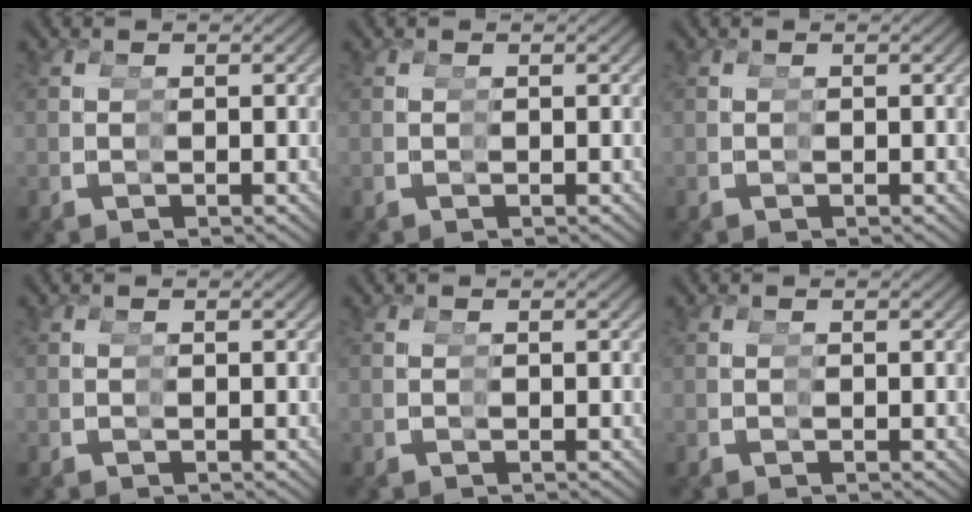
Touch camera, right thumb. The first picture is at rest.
{"total": 0.0}
{"total": 0.0}
{"total": 0.0}
{"total": 0.0}
{"total": 0.0}